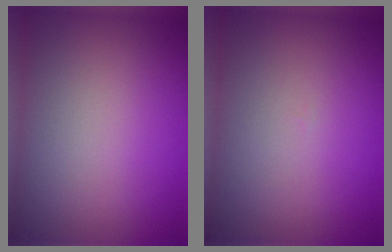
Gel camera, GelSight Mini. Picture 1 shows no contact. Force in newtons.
{"total": 0.0}